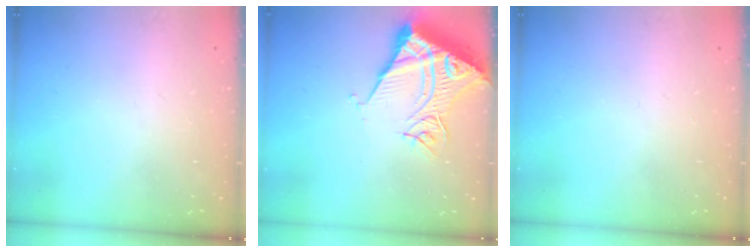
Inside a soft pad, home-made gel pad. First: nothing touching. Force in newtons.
{"total": 13.1, "press": 13.0, "slide": 1.7}
{"total": 0.0}